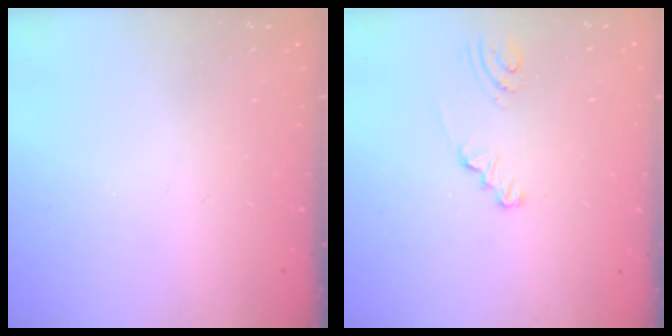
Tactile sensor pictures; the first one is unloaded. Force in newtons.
{"total": 2.0, "press": 2.0, "slide": 0.2}